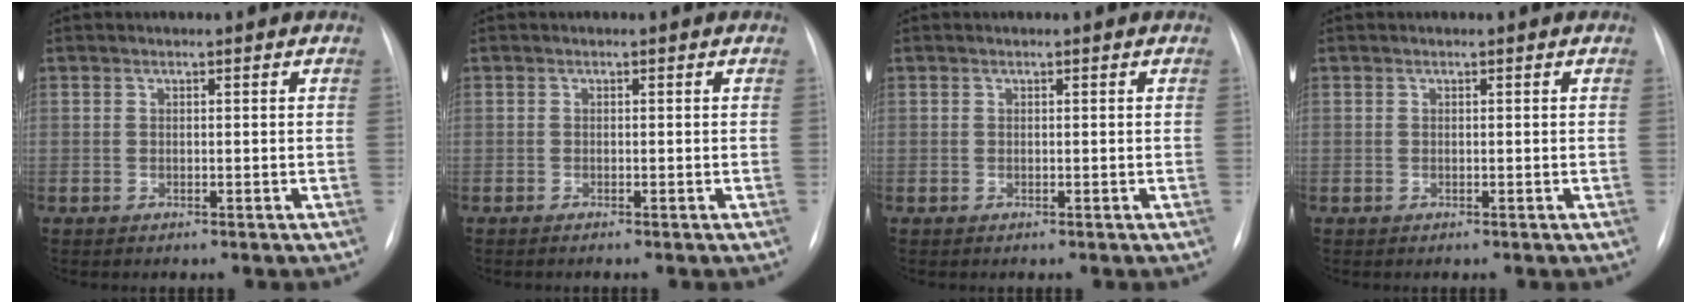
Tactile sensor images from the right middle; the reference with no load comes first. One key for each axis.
{"total": 0.7, "fx": -0.5, "fy": -0.2, "fz": 0.4, "tx": -0.002, "ty": -0.002, "tz": -0.007}
{"total": 0.0}
{"total": 0.0}